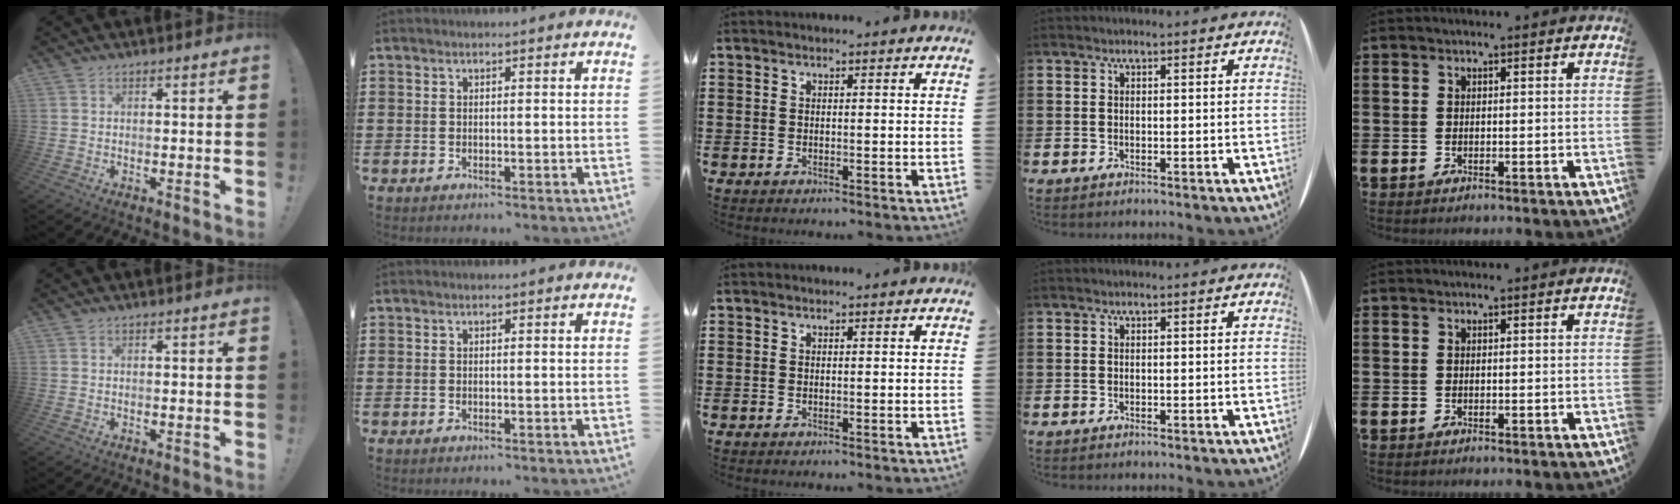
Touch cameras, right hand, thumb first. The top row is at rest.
{}